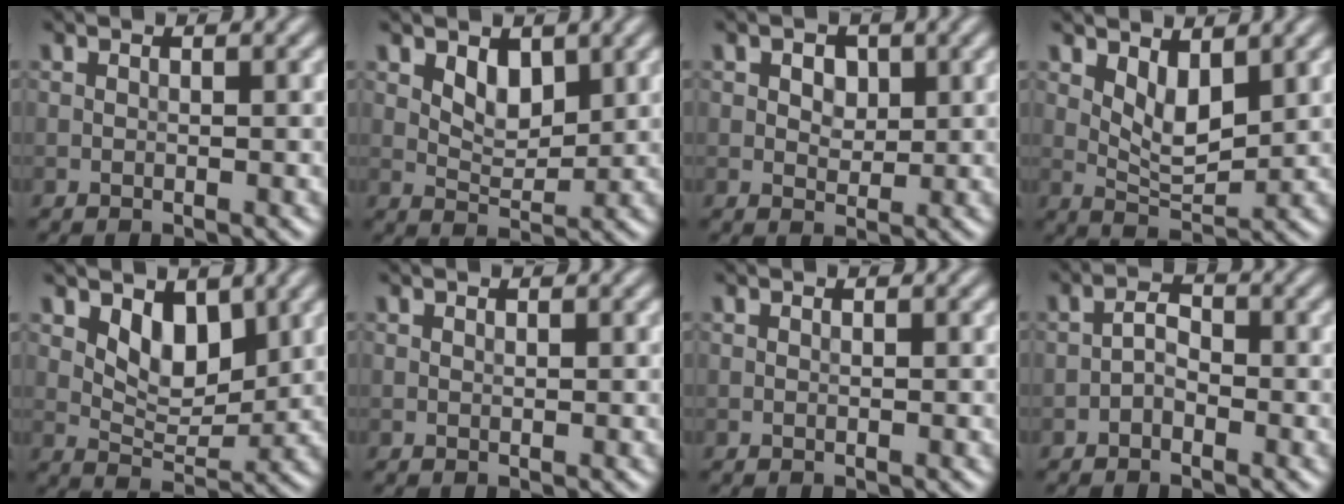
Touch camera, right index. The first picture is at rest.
{"total": 2.7, "force": [1.3, 1.5, 1.8], "torque": [-0.031, -0.009, 0.027]}
{"total": 2.3, "force": [0.8, 1.6, 1.4], "torque": [-0.020, 0.000, 0.010]}
{"total": 3.5, "force": [1.5, 1.6, 2.8], "torque": [-0.052, -0.008, 0.031]}
{"total": 3.9, "force": [1.8, 2.2, 2.6], "torque": [-0.047, -0.013, 0.032]}
{"total": 0.0}
{"total": 0.0}
{"total": 1.6, "force": [-1.0, 0.9, 1.0], "torque": [-0.016, 0.009, -0.021]}